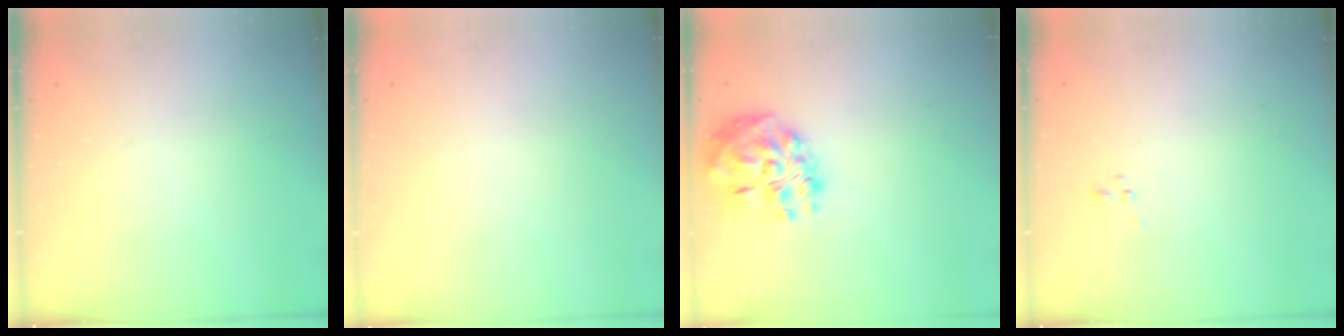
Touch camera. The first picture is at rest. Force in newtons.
{"total": 1.8, "press": 1.8, "slide": 0.2}
{"total": 14.0, "press": 13.5, "slide": 3.6}
{"total": 0.0}